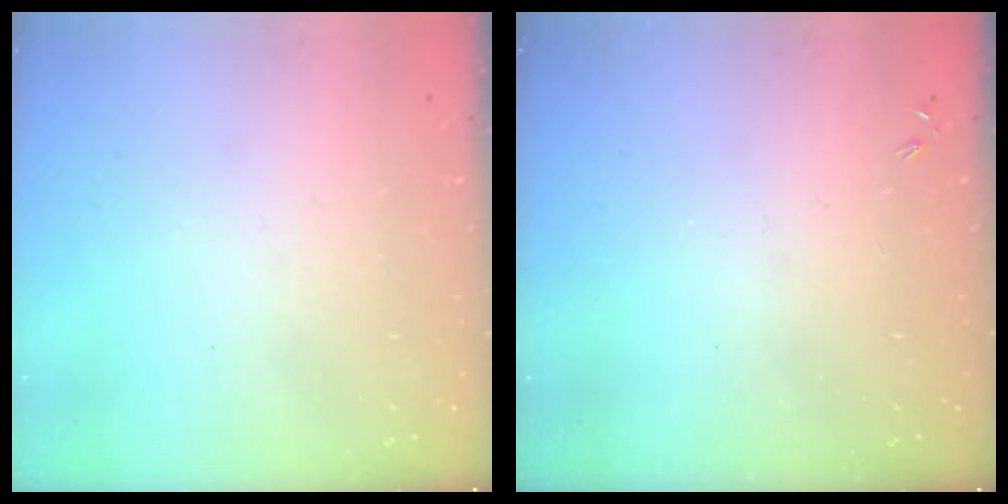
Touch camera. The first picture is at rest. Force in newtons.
{"total": 0.0}